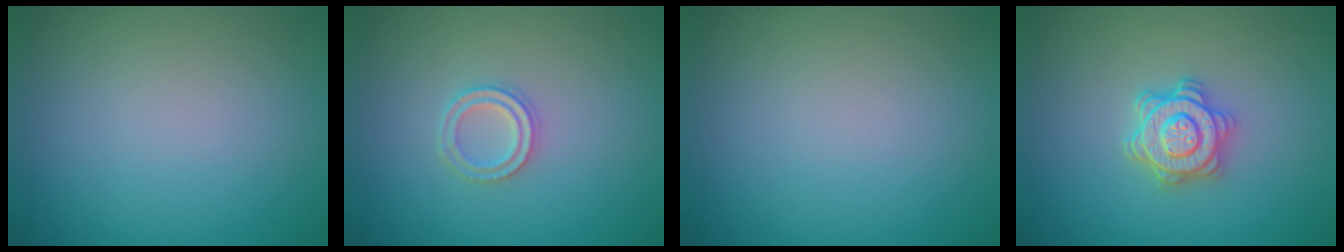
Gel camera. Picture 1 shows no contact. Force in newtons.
{"total": 2.0, "press": 1.9, "slide": 0.4}
{"total": 0.0}
{"total": 3.9, "press": 3.4, "slide": 1.9}